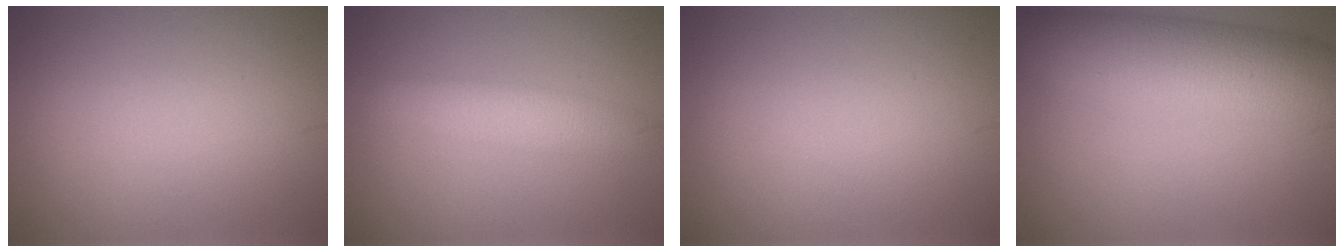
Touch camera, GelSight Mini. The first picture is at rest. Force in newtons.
{"total": 3.3, "press": 3.3, "slide": 0.1}
{"total": 0.0}
{"total": 8.6, "press": 8.6, "slide": 0.3}